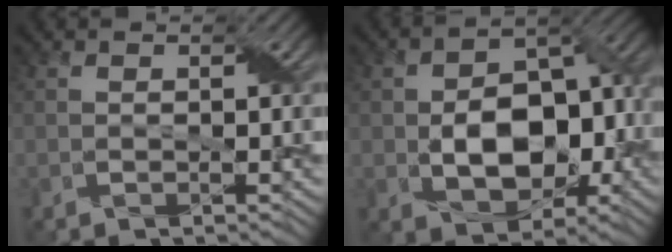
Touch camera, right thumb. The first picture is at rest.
{"total": 11.8, "force": [-2.2, 7.7, 8.7], "torque": [-0.141, -0.003, -0.035]}